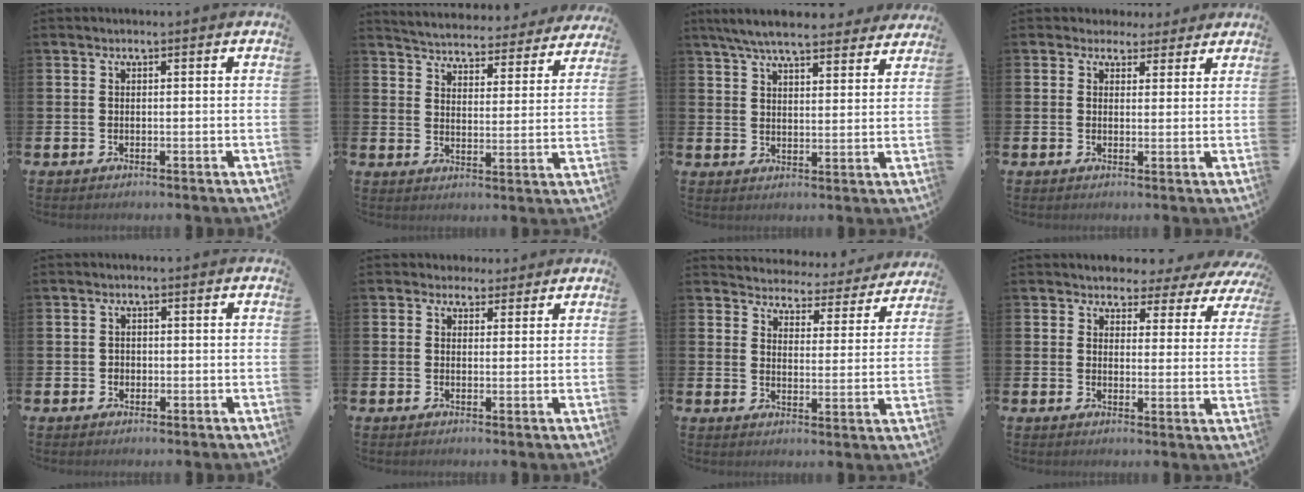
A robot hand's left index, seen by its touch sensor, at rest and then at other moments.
{"total": 4.9, "force": [4.8, 0.4, 0.2], "torque": [-0.030, -0.041, 0.082]}
{"total": 7.5, "force": [7.0, 1.3, 2.3], "torque": [-0.053, -0.038, 0.124]}
{"total": 3.0, "force": [2.4, 1.7, -0.1], "torque": [0.004, -0.007, 0.041]}
{"total": 1.0, "force": [-0.2, 1.0, 0.3], "torque": [-0.007, 0.006, -0.005]}
{"total": 2.7, "force": [2.2, 1.5, -0.2], "torque": [0.007, -0.005, 0.038]}
{"total": 4.4, "force": [4.3, 0.9, 0.0], "torque": [-0.009, -0.046, 0.067]}
{"total": 3.0, "force": [2.6, 1.5, 0.2], "torque": [-0.016, -0.028, 0.039]}